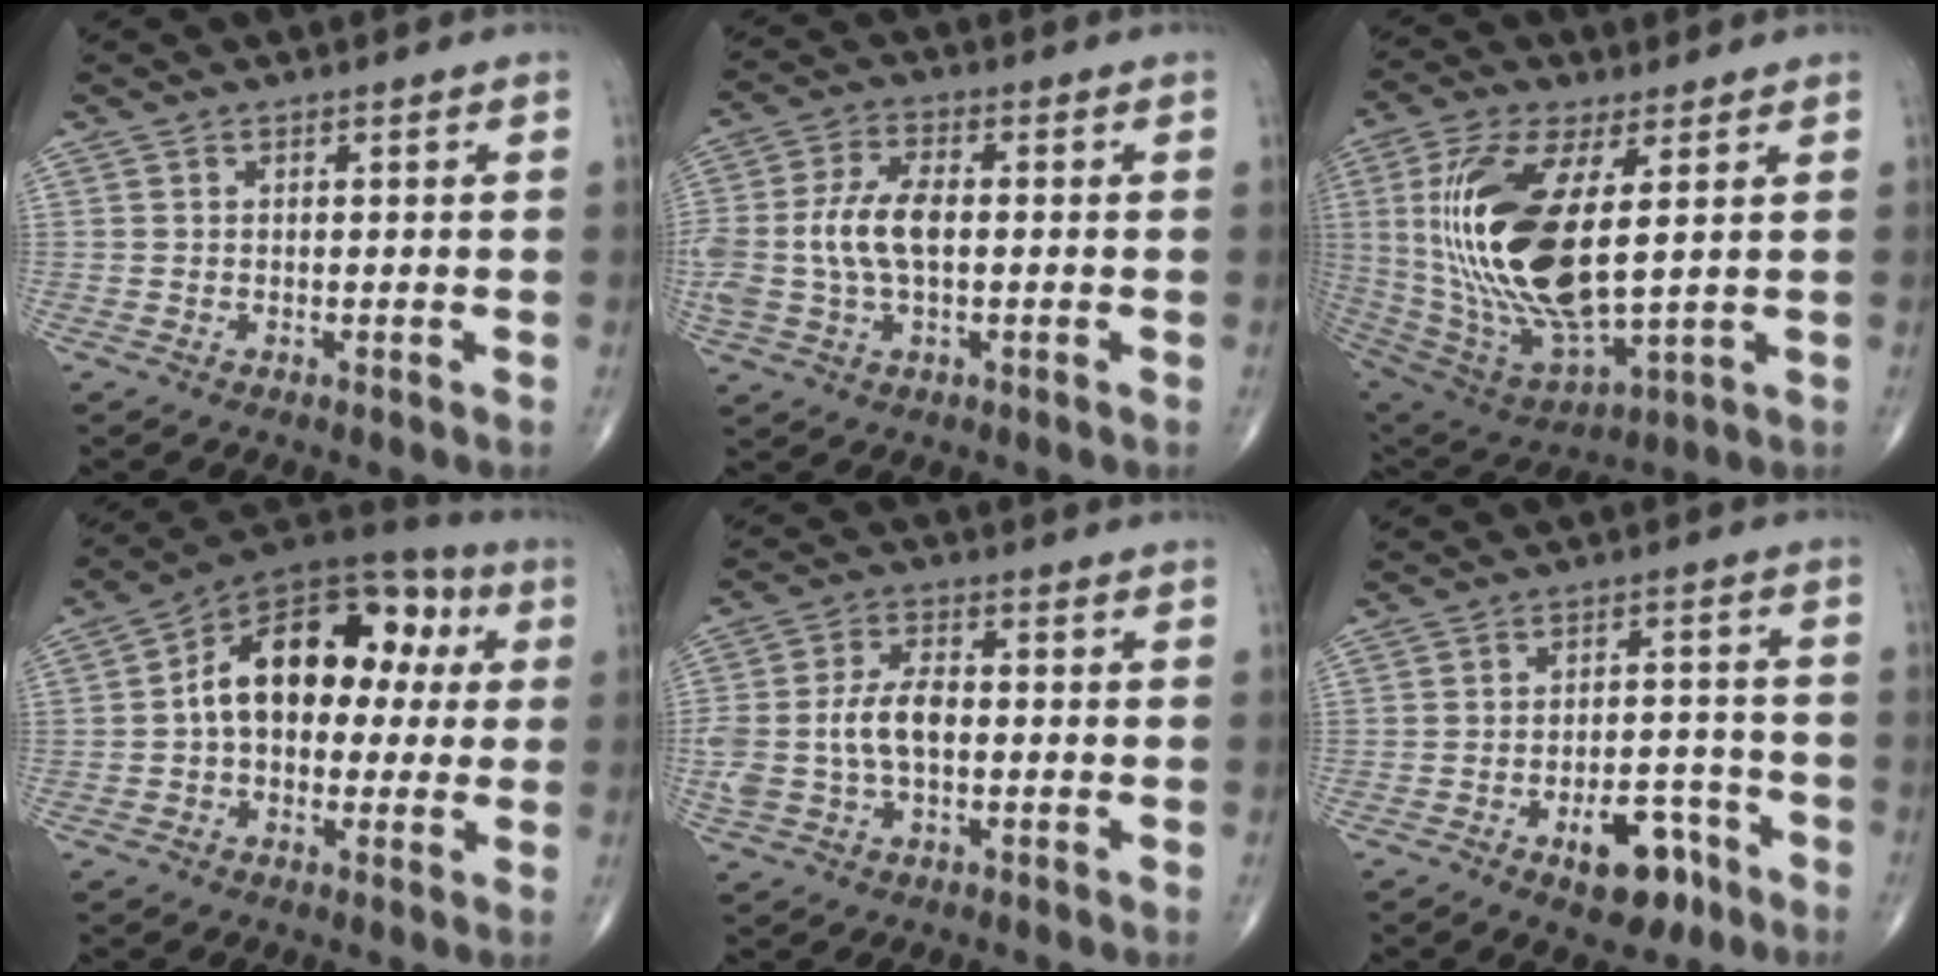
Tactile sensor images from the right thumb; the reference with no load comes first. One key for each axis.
{"total": 10.0, "fx": -0.2, "fy": 5.3, "fz": 8.5, "tx": -0.189, "ty": 0.016, "tz": -0.005}
{"total": 23.1, "fx": 3.5, "fy": 9.4, "fz": 20.8, "tx": -0.438, "ty": -0.026, "tz": 0.074}
{"total": 18.6, "fx": 2.4, "fy": 11.8, "fz": 14.2, "tx": -0.178, "ty": 0.048, "tz": 0.025}
{"total": 9.0, "fx": -0.8, "fy": 5.3, "fz": 7.3, "tx": -0.156, "ty": 0.022, "tz": -0.015}
{"total": 9.1, "fx": -5.1, "fy": 4.8, "fz": 5.9, "tx": -0.059, "ty": 0.041, "tz": -0.069}